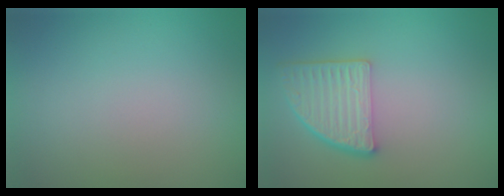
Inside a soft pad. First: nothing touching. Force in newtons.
{"total": 4.5, "press": 3.6, "slide": 2.7}